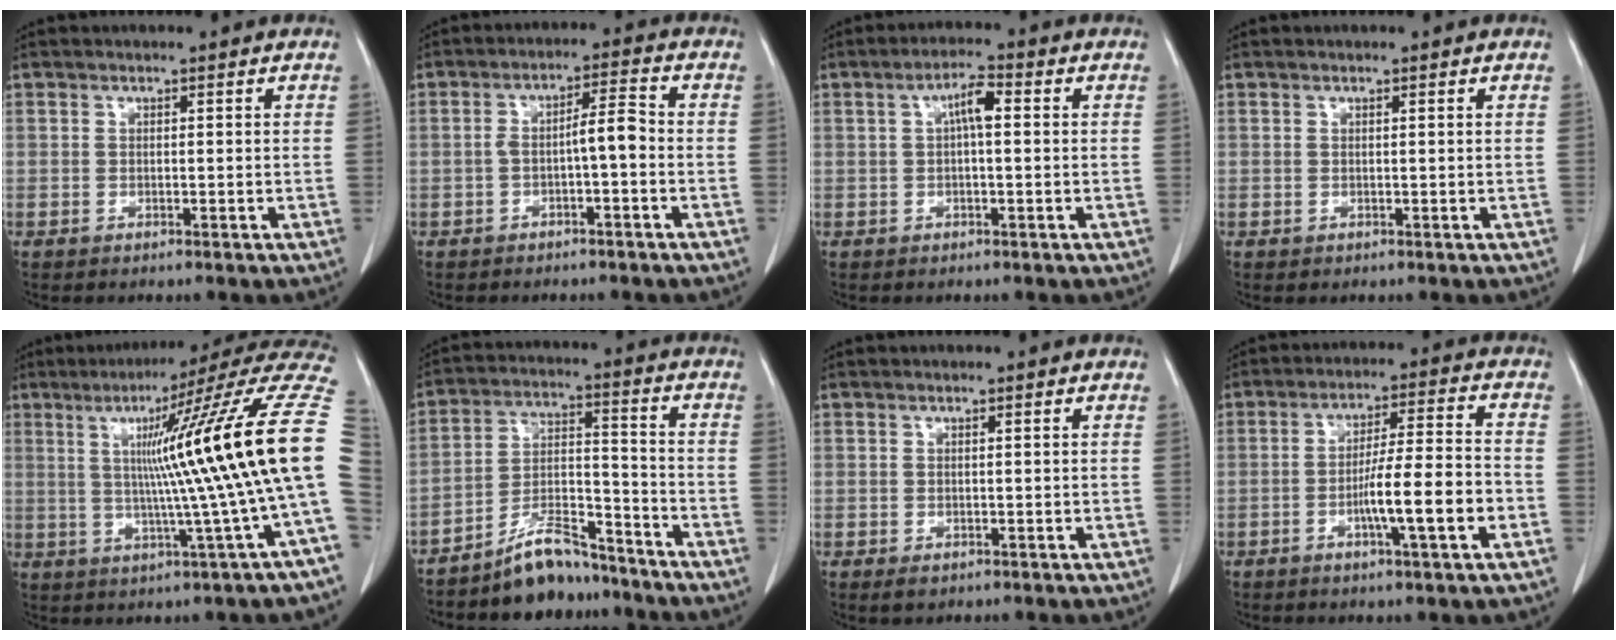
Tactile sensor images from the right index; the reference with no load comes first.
{"total": 4.6, "force": [-1.1, 0.7, 4.3], "torque": [-0.072, 0.019, -0.015]}
{"total": 3.9, "force": [0.6, 0.8, 3.8], "torque": [-0.067, 0.011, 0.007]}
{"total": 0.0}
{"total": 21.4, "force": [2.0, -2.6, 21.1], "torque": [-0.226, 0.028, 0.018]}
{"total": 9.3, "force": [-8.1, 2.1, 4.0], "torque": [-0.080, 0.011, -0.146]}
{"total": 1.1, "force": [-0.2, 0.7, 0.8], "torque": [-0.009, -0.001, 0.001]}
{"total": 9.9, "force": [-3.3, 0.2, 9.4], "torque": [-0.155, 0.004, -0.053]}